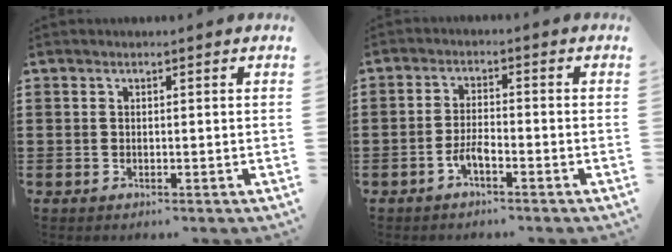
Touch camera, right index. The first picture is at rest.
{"total": 2.9, "force": [-1.8, 0.6, 2.1], "torque": [-0.052, 0.000, -0.038]}